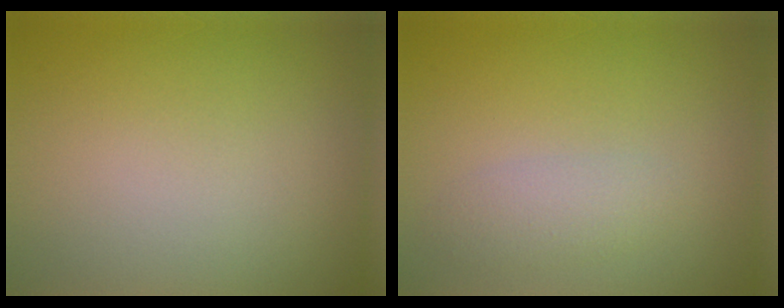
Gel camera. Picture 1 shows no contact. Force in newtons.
{"total": 2.0, "press": 2.0, "slide": 0.0}